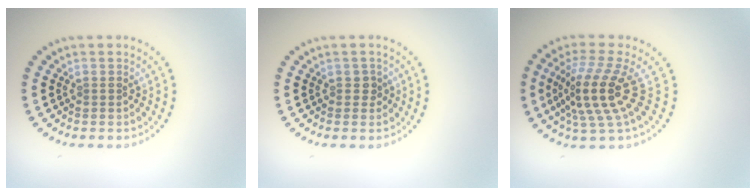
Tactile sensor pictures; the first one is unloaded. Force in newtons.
{"total": 1.0, "press": 0.9, "slide": 0.5}
{"total": 4.7, "press": 3.7, "slide": 2.9}